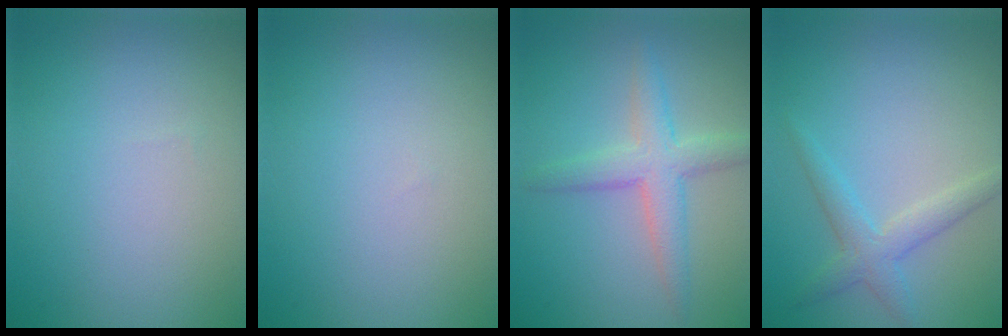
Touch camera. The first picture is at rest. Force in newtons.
{"total": 0.0}
{"total": 3.6, "press": 3.6, "slide": 0.2}
{"total": 2.6, "press": 2.6, "slide": 0.1}